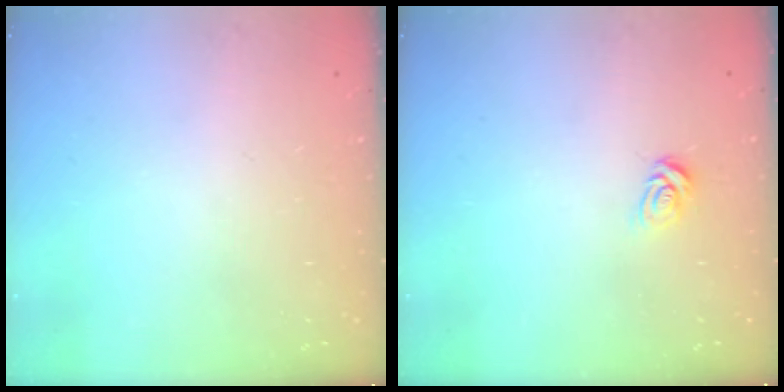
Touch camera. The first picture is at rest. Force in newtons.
{"total": 5.1, "press": 5.1, "slide": 0.4}